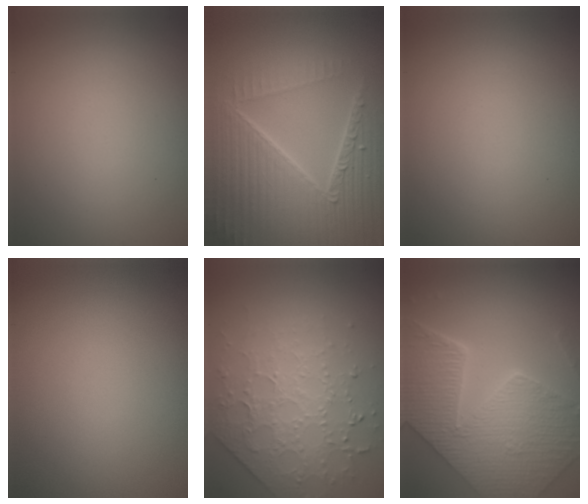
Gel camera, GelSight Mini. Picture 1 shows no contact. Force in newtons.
{"total": 8.9, "press": 6.1, "slide": 6.4}
{"total": 0.0}
{"total": 0.0}
{"total": 3.8, "press": 3.3, "slide": 1.8}
{"total": 9.4, "press": 6.7, "slide": 6.6}